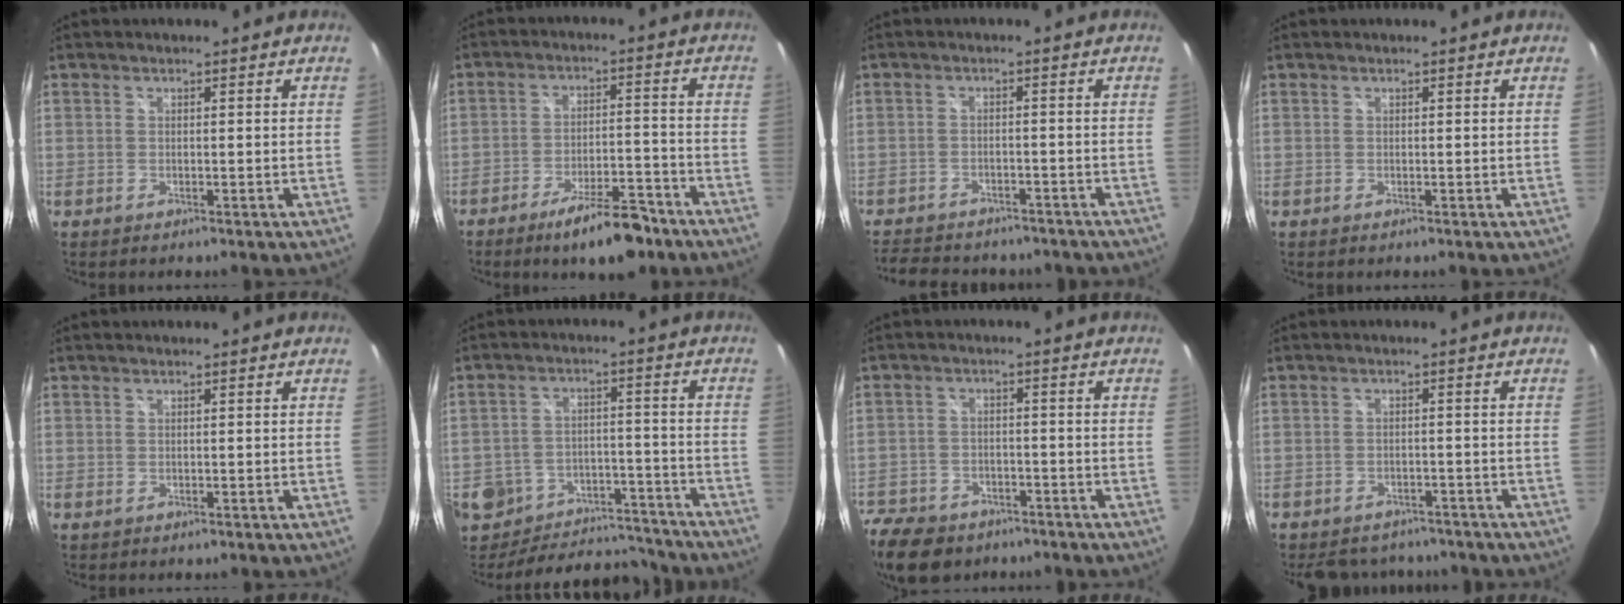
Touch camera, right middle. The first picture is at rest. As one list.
[{"total": 10.7, "force": [-8.1, 2.9, 6.4], "torque": [-0.115, 0.003, -0.118]}, {"total": 13.3, "force": [-11.1, 5.5, 5.1], "torque": [-0.118, -0.010, -0.153]}, {"total": 0.0}, {"total": 0.0}, {"total": 16.1, "force": [-12.6, 8.6, 5.1], "torque": [-0.120, 0.010, -0.155]}, {"total": 14.7, "force": [-9.9, 9.0, 6.2], "torque": [-0.184, -0.016, -0.160]}, {"total": 8.9, "force": [-7.4, 4.2, 2.4], "torque": [-0.054, 0.005, -0.096]}]